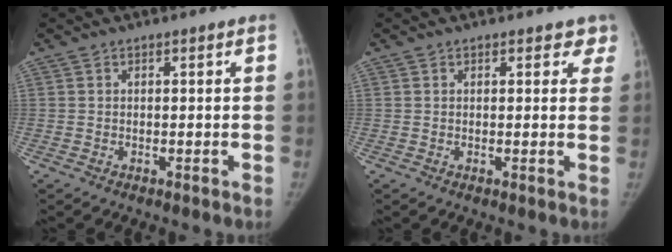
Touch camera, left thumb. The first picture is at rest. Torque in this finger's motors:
{"motor_torque": [-0.23, -0.26, 0.12, 0.22, -0.05]}